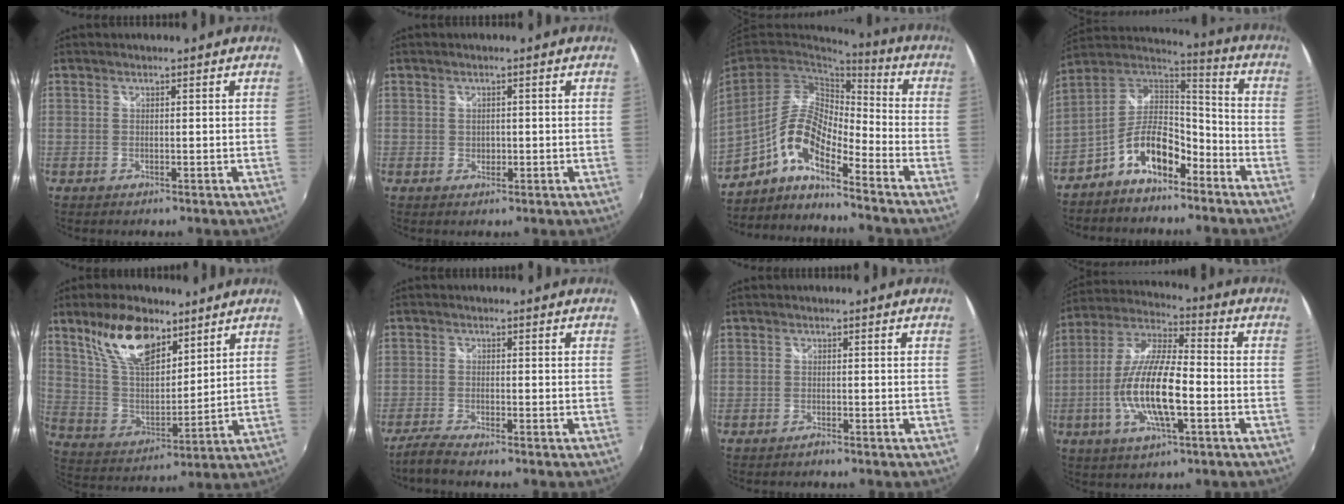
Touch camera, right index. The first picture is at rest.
{"total": 1.1, "force": [-0.3, 1.0, 0.3], "torque": [-0.003, -0.001, -0.003]}
{"total": 11.3, "force": [-6.4, 3.2, 8.7], "torque": [-0.165, 0.001, -0.127]}
{"total": 12.6, "force": [-6.9, 6.0, 8.7], "torque": [-0.174, 0.018, -0.124]}
{"total": 15.6, "force": [10.0, 7.1, 9.6], "torque": [-0.181, 0.017, 0.193]}
{"total": 3.2, "force": [-2.9, -0.1, 1.3], "torque": [-0.049, -0.004, -0.062]}
{"total": 0.9, "force": [-0.8, 0.0, 0.3], "torque": [-0.004, -0.003, -0.016]}
{"total": 14.9, "force": [-4.1, 4.1, 13.7], "torque": [-0.277, -0.006, -0.080]}